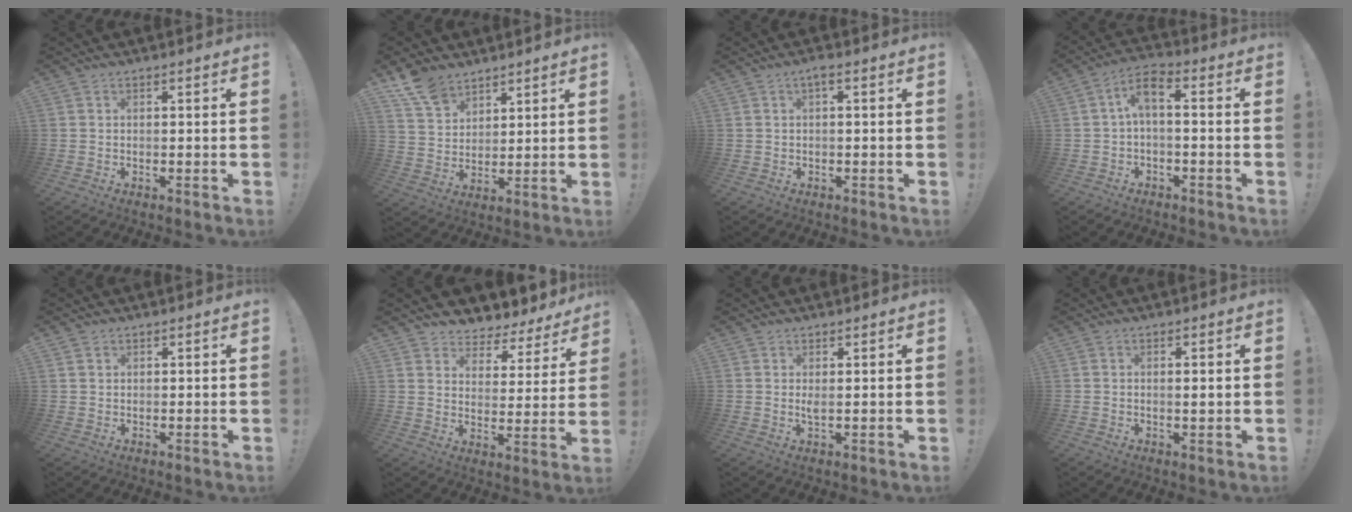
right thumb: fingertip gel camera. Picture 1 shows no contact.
{"total": 10.0, "force": [7.8, 5.3, 3.3], "torque": [-0.065, -0.049, 0.153]}
{"total": 1.6, "force": [0.0, 0.3, 1.6], "torque": [-0.035, 0.006, -0.002]}
{"total": 5.9, "force": [-0.6, 2.3, 5.4], "torque": [-0.110, 0.002, -0.010]}
{"total": 1.4, "force": [1.0, 1.0, 0.3], "torque": [-0.001, -0.001, 0.018]}
{"total": 5.1, "force": [4.3, 2.7, 0.7], "torque": [0.000, -0.056, 0.076]}
{"total": 1.8, "force": [0.9, 0.4, 1.5], "torque": [-0.021, -0.005, 0.013]}
{"total": 1.3, "force": [0.1, -0.1, 1.3], "torque": [-0.010, -0.008, -0.001]}